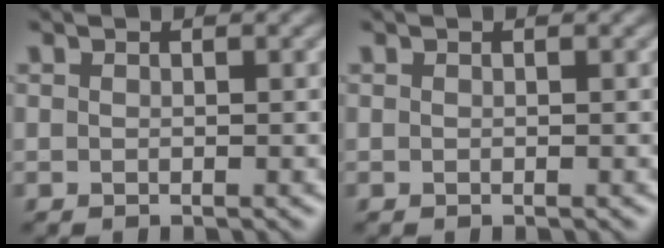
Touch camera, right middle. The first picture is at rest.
{"total": 0.0}